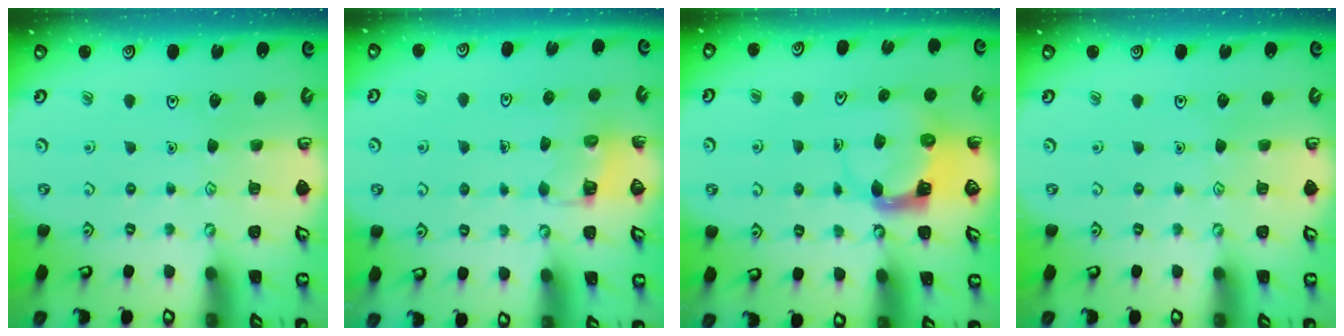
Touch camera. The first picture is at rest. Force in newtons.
{"total": 2.8, "press": 2.8, "slide": 0.2}
{"total": 3.9, "press": 3.8, "slide": 0.6}
{"total": 0.0}